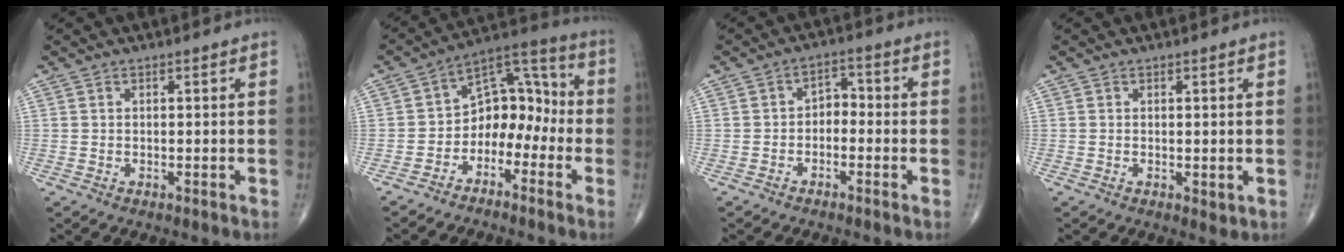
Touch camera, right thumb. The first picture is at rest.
{"total": 10.8, "force": [-3.8, 7.6, 6.6], "torque": [-0.058, 0.078, -0.077]}
{"total": 3.5, "force": [-1.4, 2.5, 2.1], "torque": [-0.015, 0.030, -0.034]}
{"total": 1.2, "force": [0.0, 0.6, 1.1], "torque": [-0.013, -0.005, 0.003]}